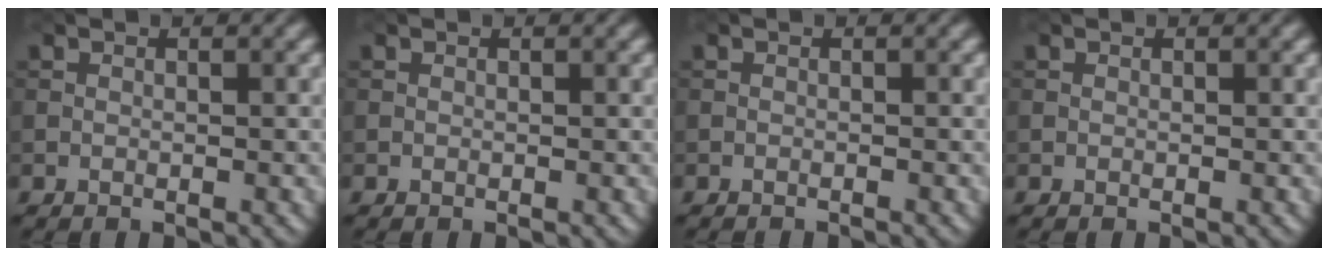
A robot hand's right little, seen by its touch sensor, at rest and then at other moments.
{"total": 0.0}
{"total": 0.6, "force": [-0.6, -0.2, -0.1], "torque": [0.001, -0.009, -0.013]}
{"total": 0.0}